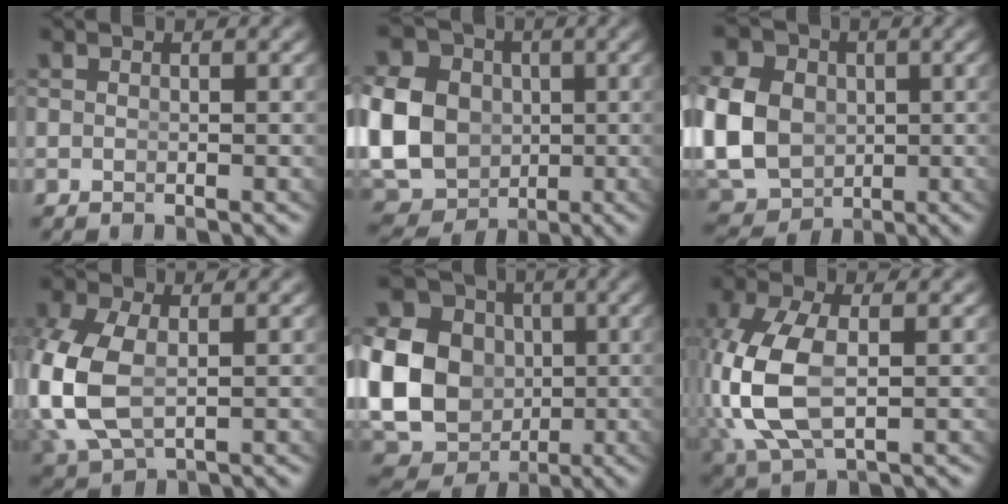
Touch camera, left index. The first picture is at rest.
{"total": 14.1, "force": [-1.0, 12.6, 6.1], "torque": [-0.139, -0.042, -0.020]}
{"total": 10.1, "force": [-1.1, 8.9, 4.8], "torque": [-0.118, -0.043, -0.010]}
{"total": 7.9, "force": [0.0, 6.0, 5.2], "torque": [-0.160, -0.021, 0.014]}
{"total": 19.2, "force": [-0.4, 17.2, 8.7], "torque": [-0.198, -0.051, -0.011]}
{"total": 7.8, "force": [-0.1, 4.9, 6.0], "torque": [-0.172, -0.021, 0.017]}